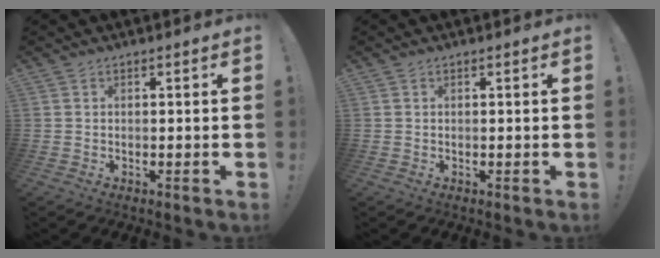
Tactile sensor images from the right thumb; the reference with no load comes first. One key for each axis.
{"total": 0.0}